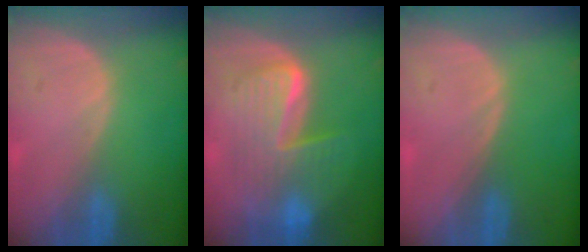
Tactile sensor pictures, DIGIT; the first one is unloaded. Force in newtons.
{"total": 8.5, "press": 8.4, "slide": 0.9}
{"total": 0.0}